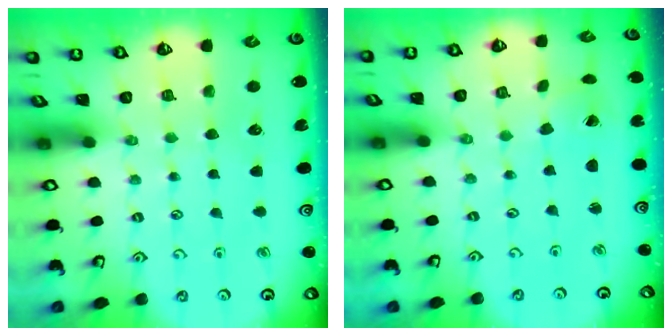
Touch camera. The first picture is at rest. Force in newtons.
{"total": 1.7, "press": 1.7, "slide": 0.1}